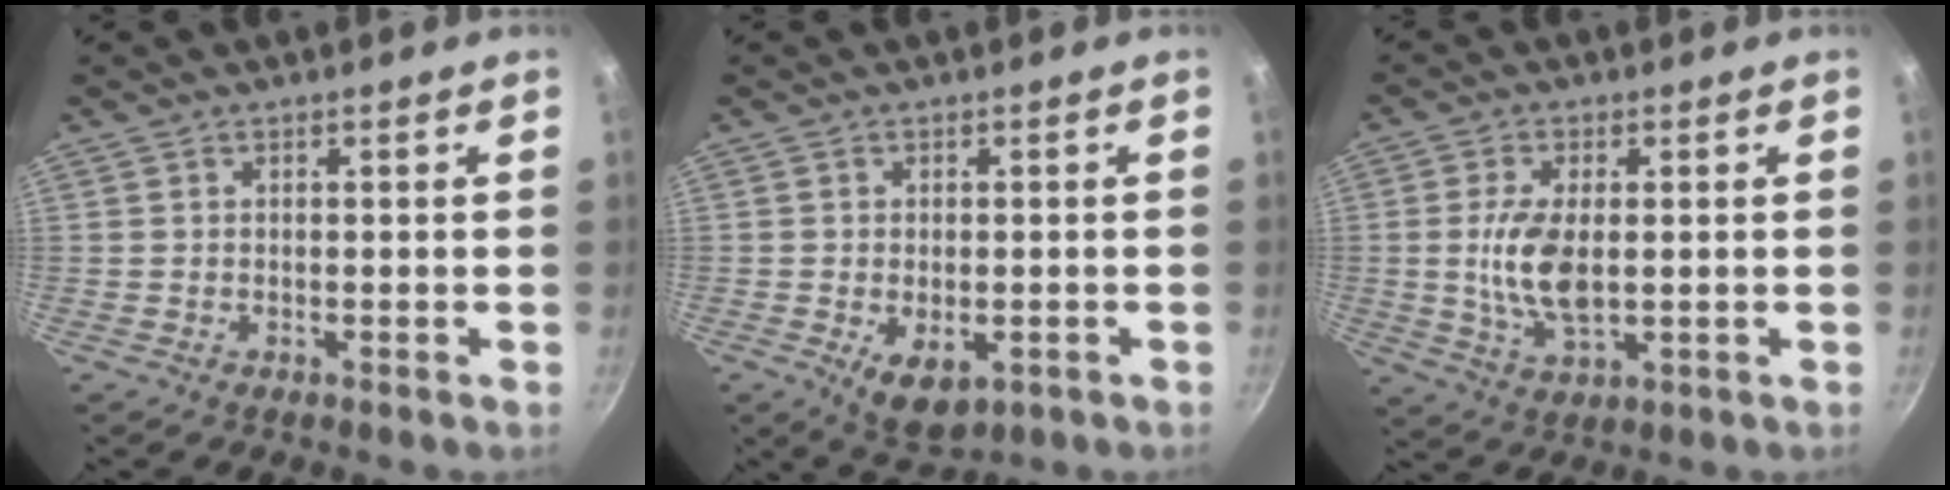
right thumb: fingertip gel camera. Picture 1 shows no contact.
{"total": 6.6, "force": [-2.0, 3.8, 5.1], "torque": [-0.065, -0.007, -0.017]}
{"total": 9.4, "force": [0.1, 4.6, 8.2], "torque": [-0.163, -0.008, 0.004]}